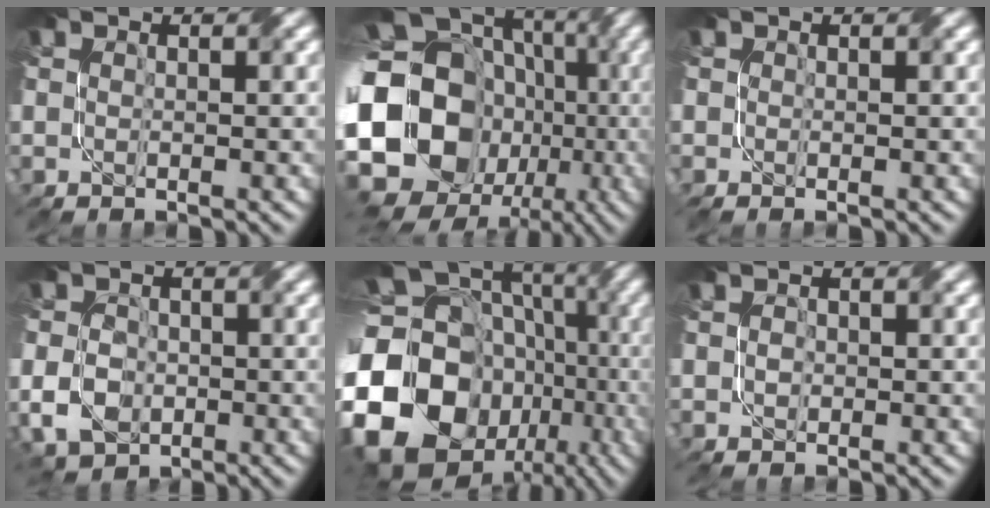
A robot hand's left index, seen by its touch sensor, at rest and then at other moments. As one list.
[{"total": 21.7, "force": [-3.5, 17.7, 11.9], "torque": [-0.225, -0.005, -0.109]}, {"total": 0.0}, {"total": 6.3, "force": [-1.5, 4.9, 3.6], "torque": [-0.071, -0.007, -0.045]}, {"total": 21.3, "force": [-5.0, 17.1, 11.7], "torque": [-0.230, -0.016, -0.120]}, {"total": 1.1, "force": [-0.4, 0.9, 0.5], "torque": [-0.014, 0.000, -0.005]}]